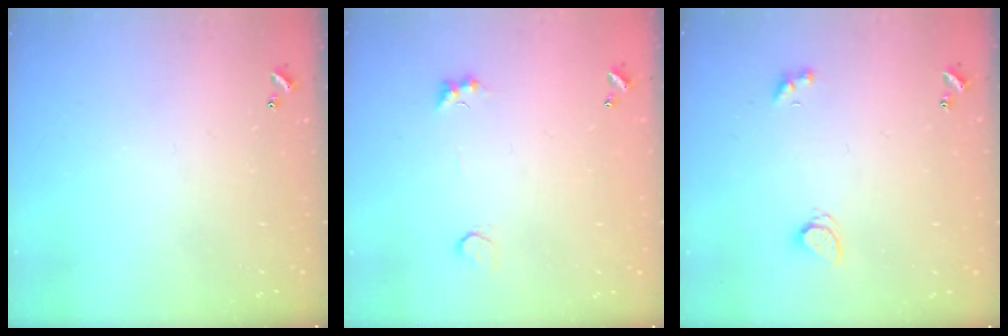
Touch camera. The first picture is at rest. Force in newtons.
{"total": 1.5, "press": 1.3, "slide": 0.7}
{"total": 1.6, "press": 1.6, "slide": 0.3}